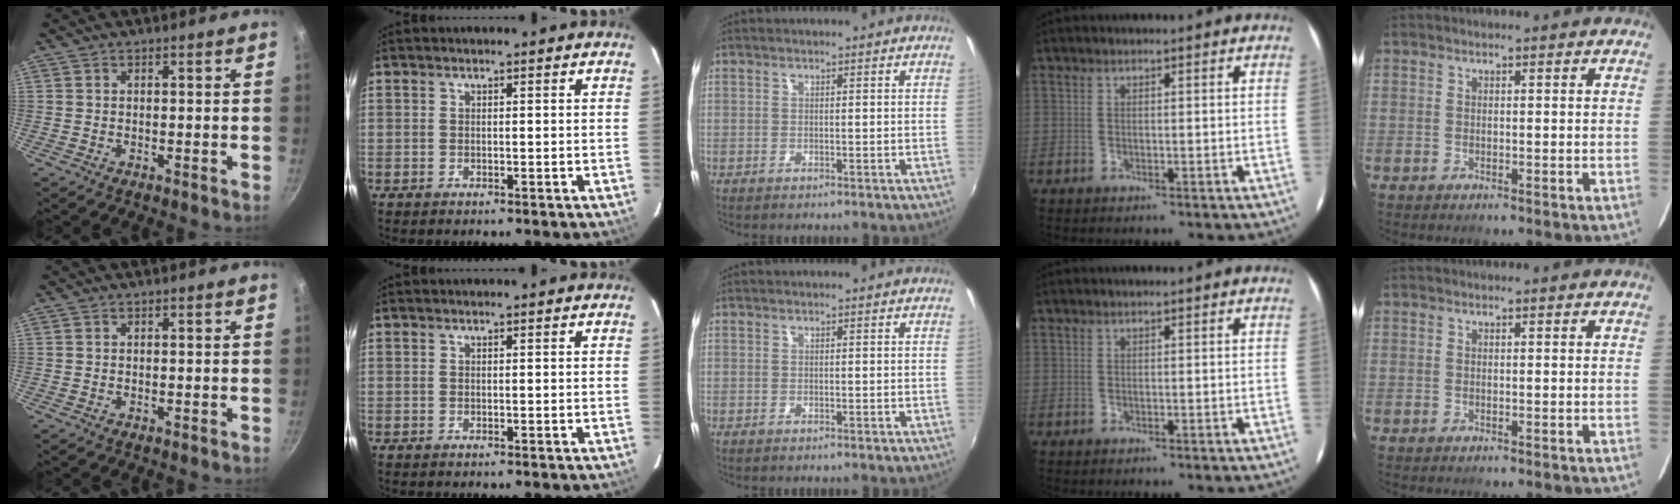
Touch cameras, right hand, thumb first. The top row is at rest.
{}